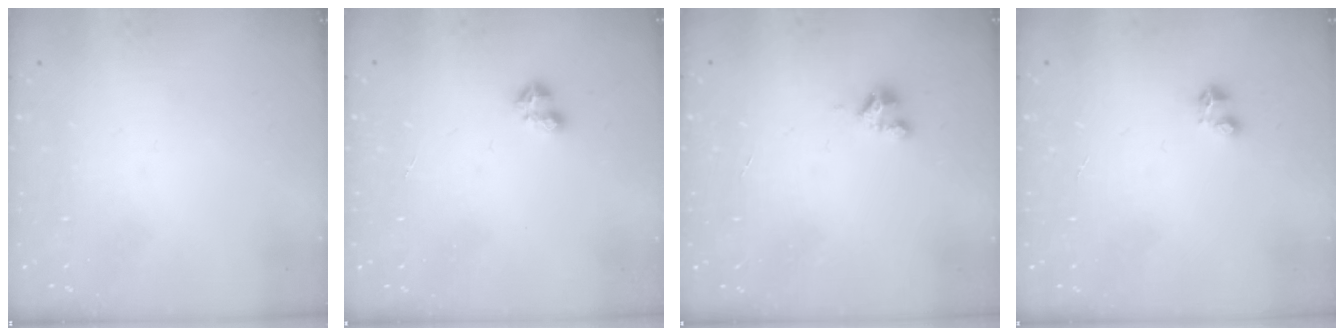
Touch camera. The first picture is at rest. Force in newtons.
{"total": 1.9, "press": 1.9, "slide": 0.4}
{"total": 5.0, "press": 5.0, "slide": 0.4}
{"total": 3.5, "press": 3.4, "slide": 0.5}